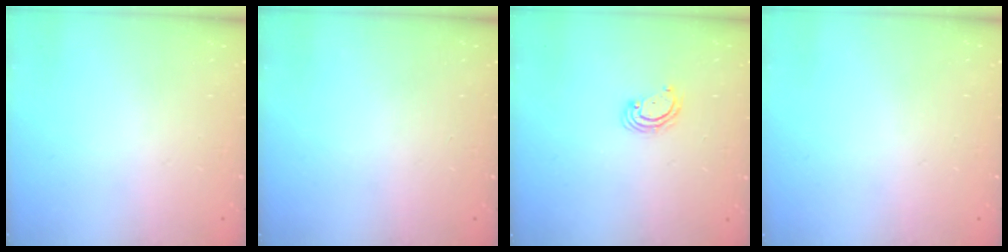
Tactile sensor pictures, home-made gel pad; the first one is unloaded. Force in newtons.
{"total": 0.0}
{"total": 3.8, "press": 3.8, "slide": 0.4}
{"total": 0.0}